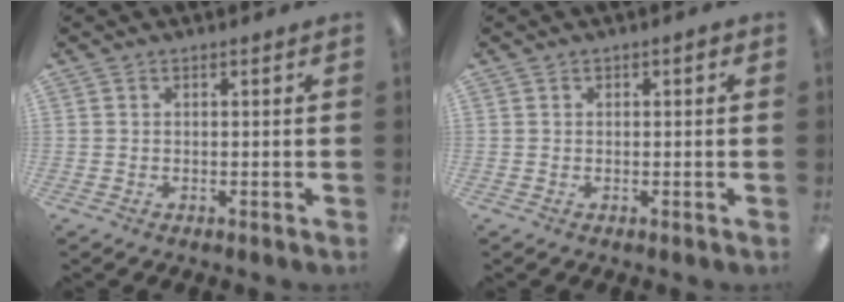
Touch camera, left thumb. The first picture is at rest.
{"total": 0.7, "force": [0.1, 0.4, 0.5], "torque": [-0.010, 0.002, 0.001]}